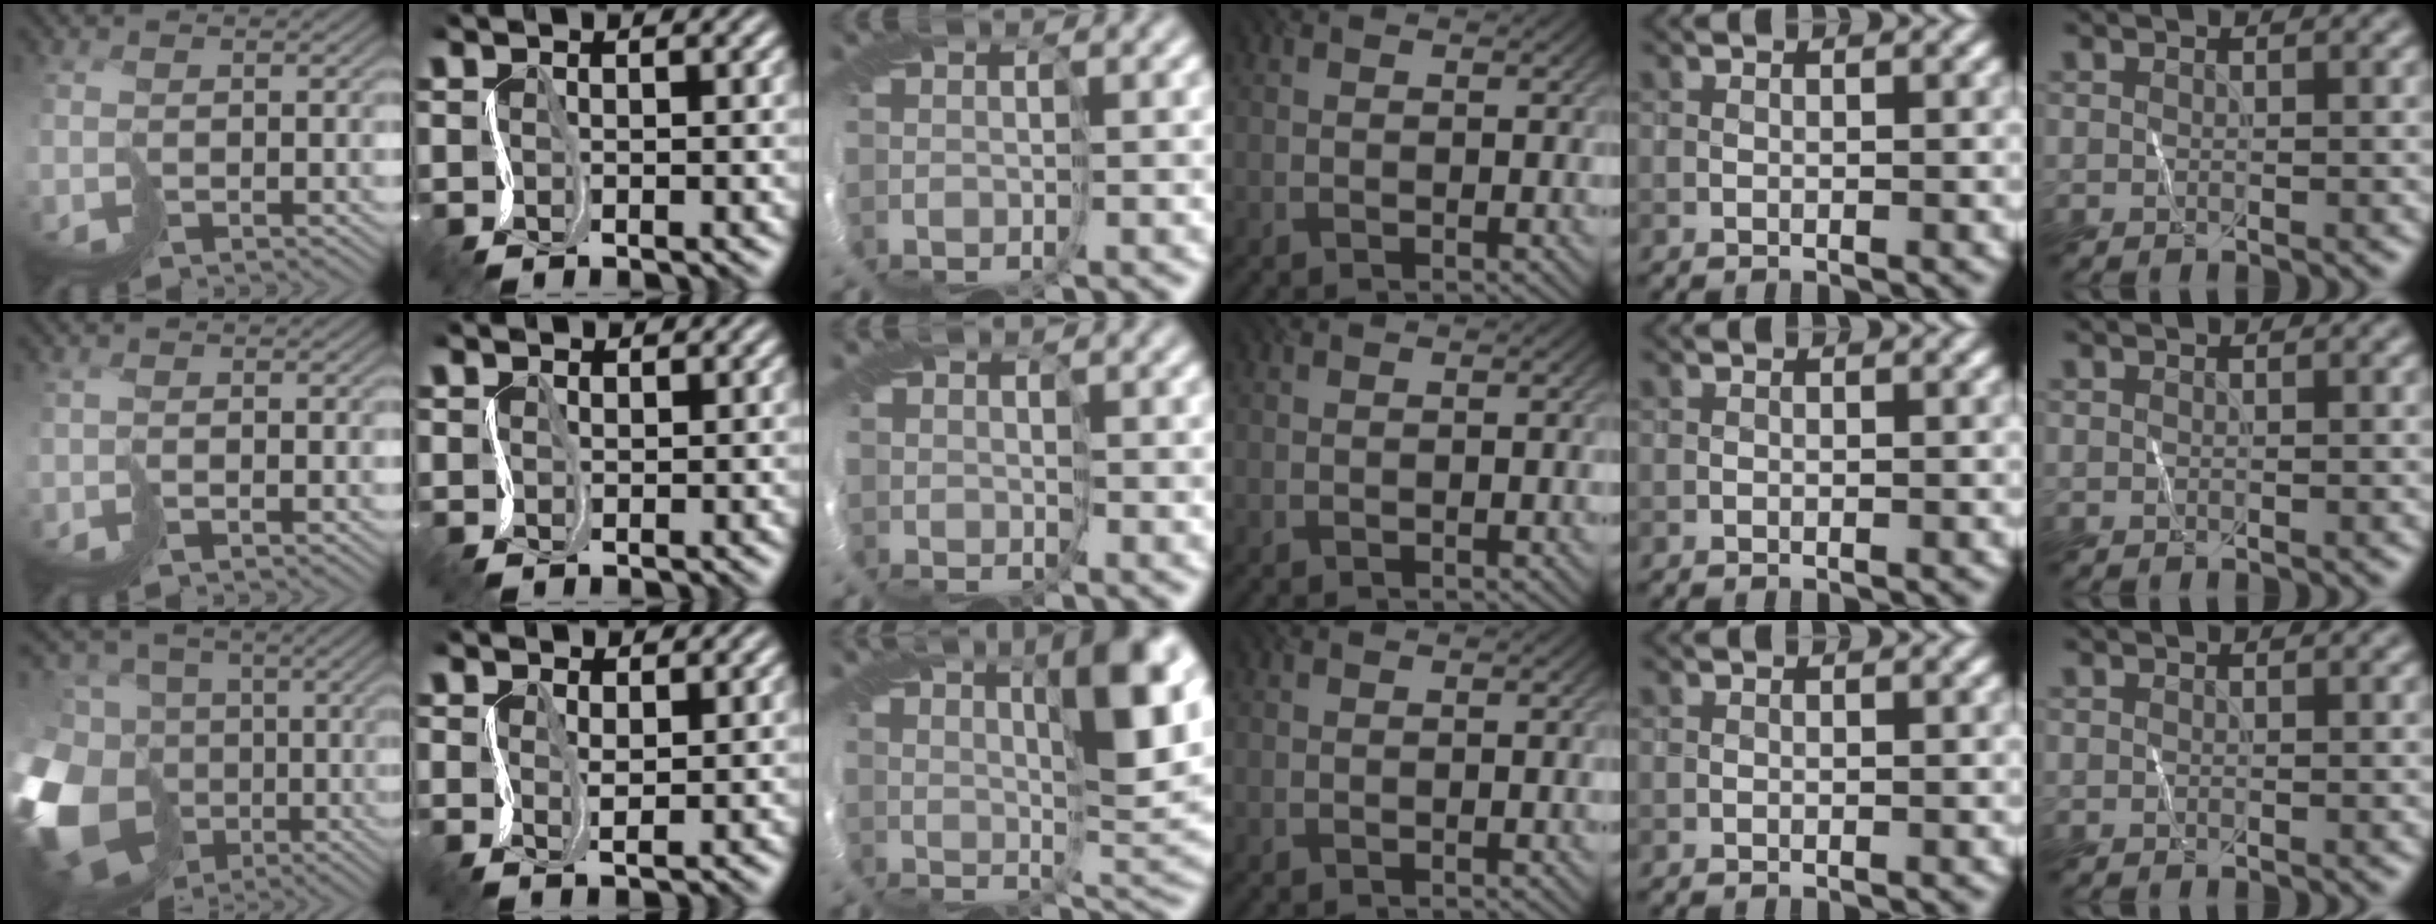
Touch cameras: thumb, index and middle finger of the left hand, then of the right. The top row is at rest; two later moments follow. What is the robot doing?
{"motion": "cut", "object": "paper"}